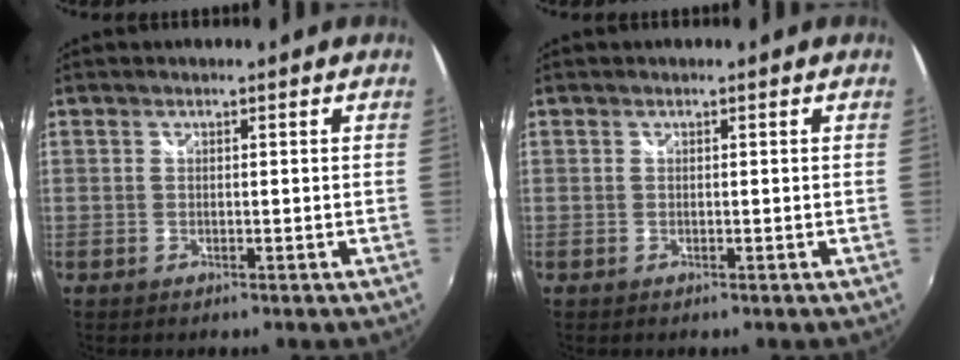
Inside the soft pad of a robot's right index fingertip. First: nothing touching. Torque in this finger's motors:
{"motor_torque": [0.03, 0.03, 0.00, 0.00]}